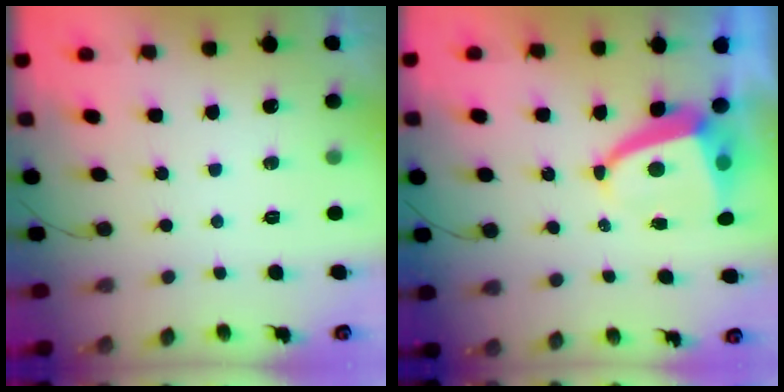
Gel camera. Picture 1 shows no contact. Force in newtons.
{"total": 5.3, "press": 5.3, "slide": 0.5}